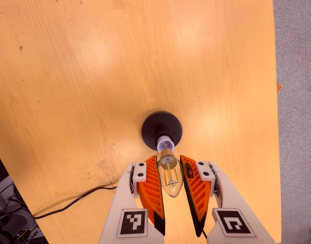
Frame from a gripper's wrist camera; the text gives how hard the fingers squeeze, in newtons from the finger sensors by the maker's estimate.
{"total": 14.8, "left": 16.4, "right": 13.3}